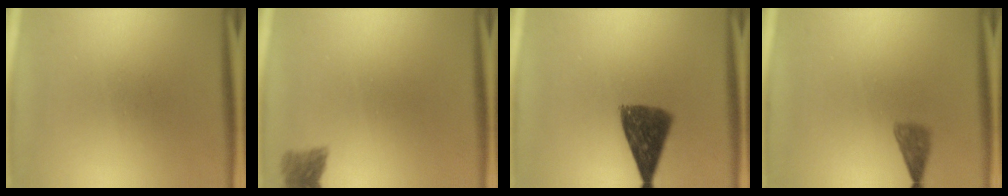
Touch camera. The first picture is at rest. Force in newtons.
{"total": 2.8}
{"total": 9.0}
{"total": 2.1}